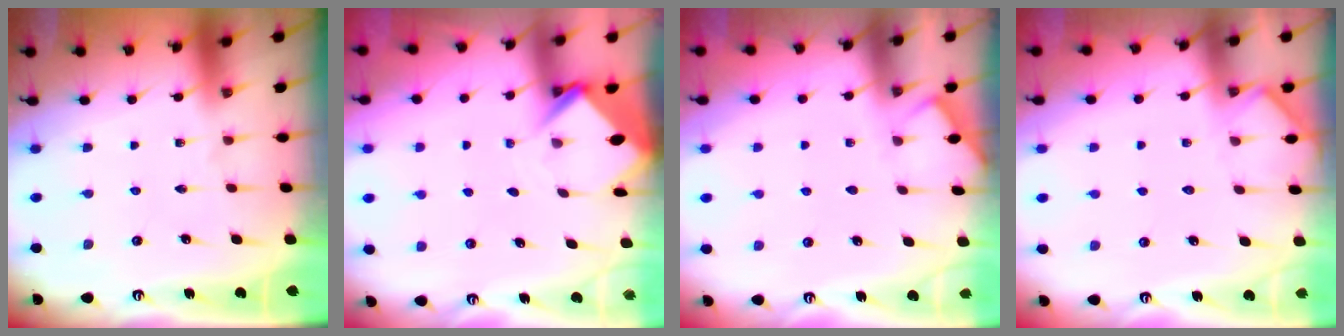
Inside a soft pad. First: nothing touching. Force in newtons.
{"total": 3.5, "press": 3.5, "slide": 0.3}
{"total": 3.0, "press": 2.9, "slide": 0.5}
{"total": 3.9, "press": 3.9, "slide": 0.5}